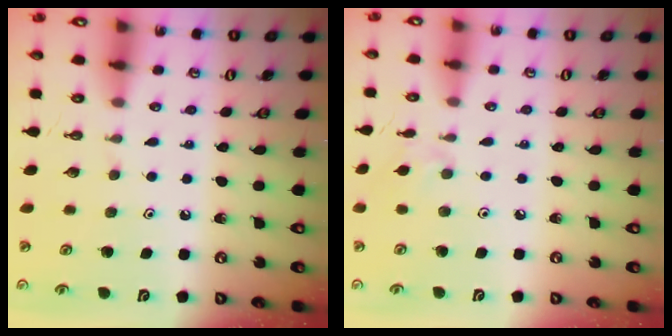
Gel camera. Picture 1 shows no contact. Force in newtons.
{"total": 4.7, "press": 4.6, "slide": 0.7}